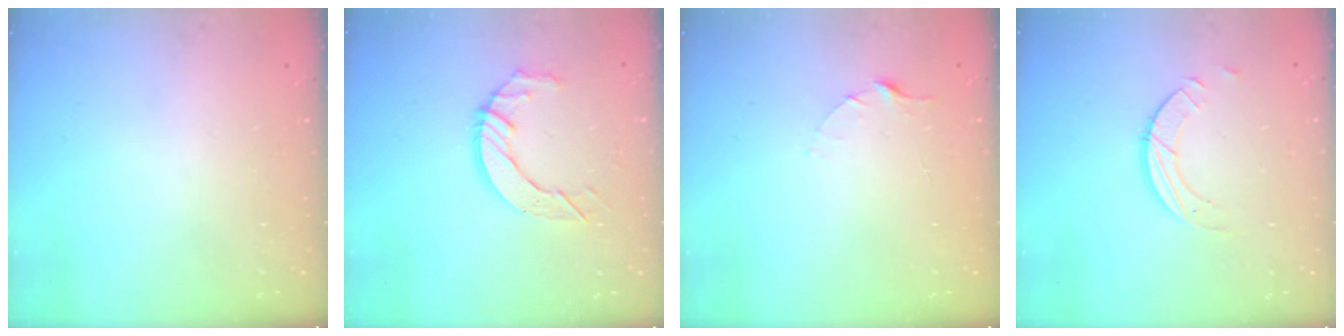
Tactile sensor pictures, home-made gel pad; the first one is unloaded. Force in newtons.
{"total": 8.1, "press": 8.0, "slide": 0.4}
{"total": 2.5, "press": 2.5, "slide": 0.3}
{"total": 3.2, "press": 3.2, "slide": 0.3}